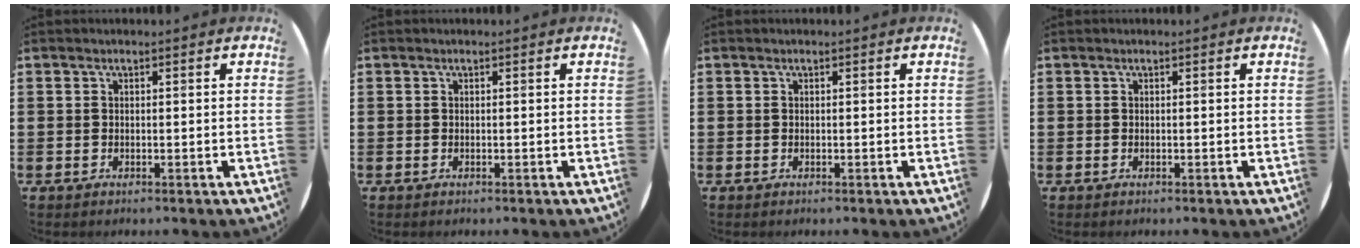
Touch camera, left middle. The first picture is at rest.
{"total": 0.0}
{"total": 0.0}
{"total": 0.0}